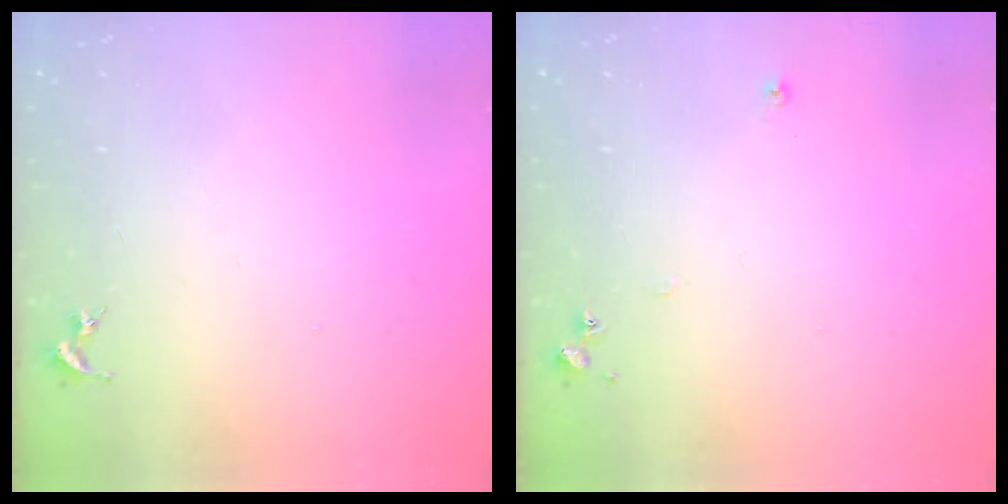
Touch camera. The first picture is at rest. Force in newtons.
{"total": 6.2, "press": 6.2, "slide": 0.6}